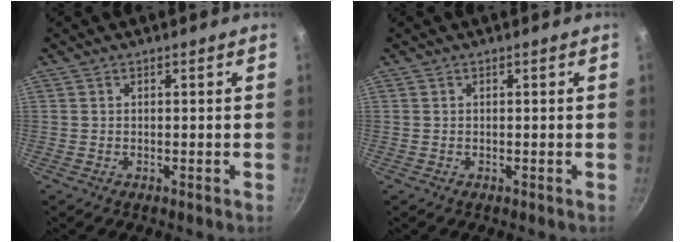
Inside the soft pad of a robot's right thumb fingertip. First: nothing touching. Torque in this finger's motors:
{"motor_torque": [0.00, 0.00, 0.00, 0.00, 0.01]}